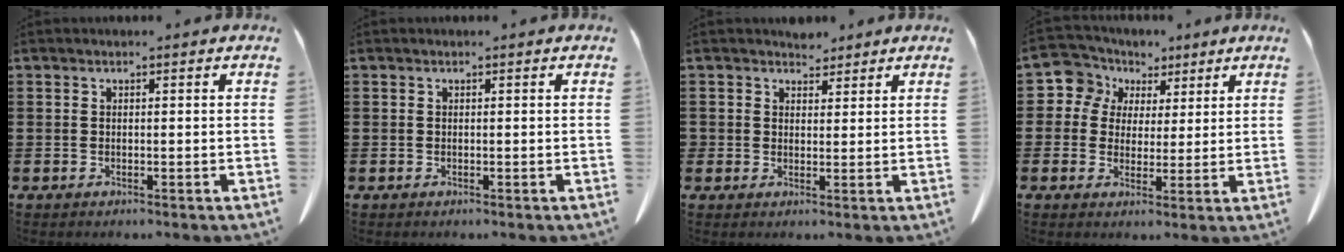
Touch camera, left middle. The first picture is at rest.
{"total": 0.0}
{"total": 2.8, "force": [2.3, 1.6, 0.0], "torque": [-0.002, 0.002, 0.043]}
{"total": 6.3, "force": [2.8, 5.6, 0.7], "torque": [-0.054, -0.006, 0.050]}